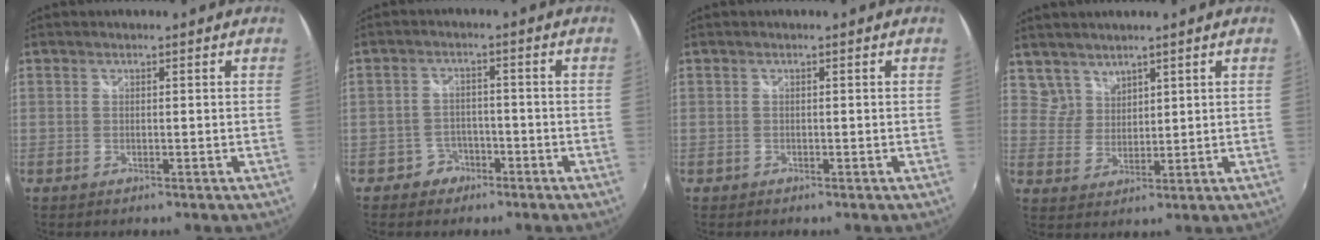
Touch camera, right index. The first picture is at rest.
{"total": 4.4, "force": [-2.7, 3.4, 0.2], "torque": [-0.012, 0.014, -0.045]}
{"total": 0.6, "force": [-0.4, 0.5, 0.0], "torque": [-0.001, -0.002, -0.007]}
{"total": 4.2, "force": [3.6, 2.3, -0.2], "torque": [0.013, 0.011, 0.074]}